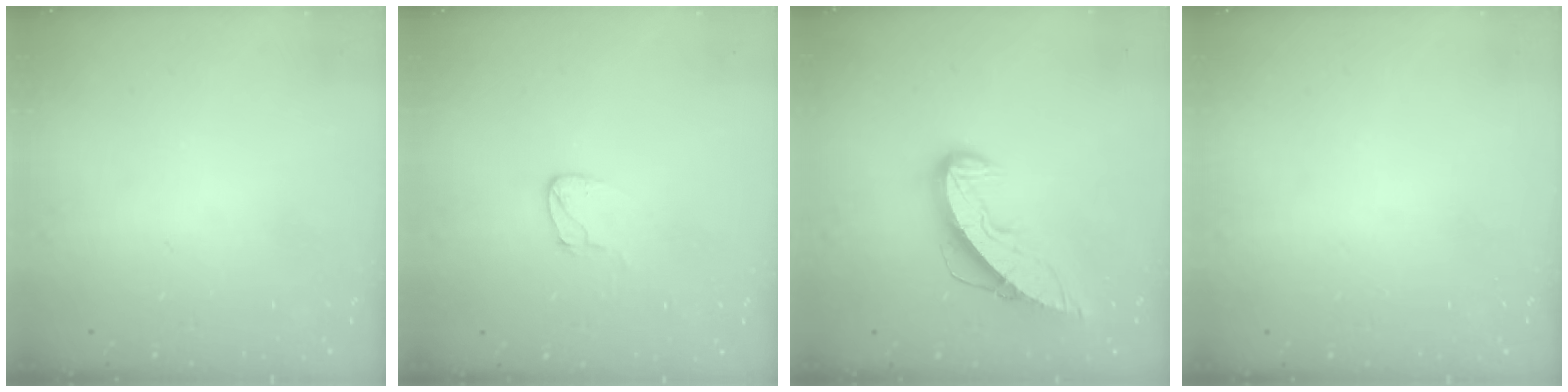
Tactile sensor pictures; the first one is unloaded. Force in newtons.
{"total": 5.6, "press": 5.6, "slide": 0.5}
{"total": 9.3, "press": 9.3, "slide": 0.9}
{"total": 0.0}